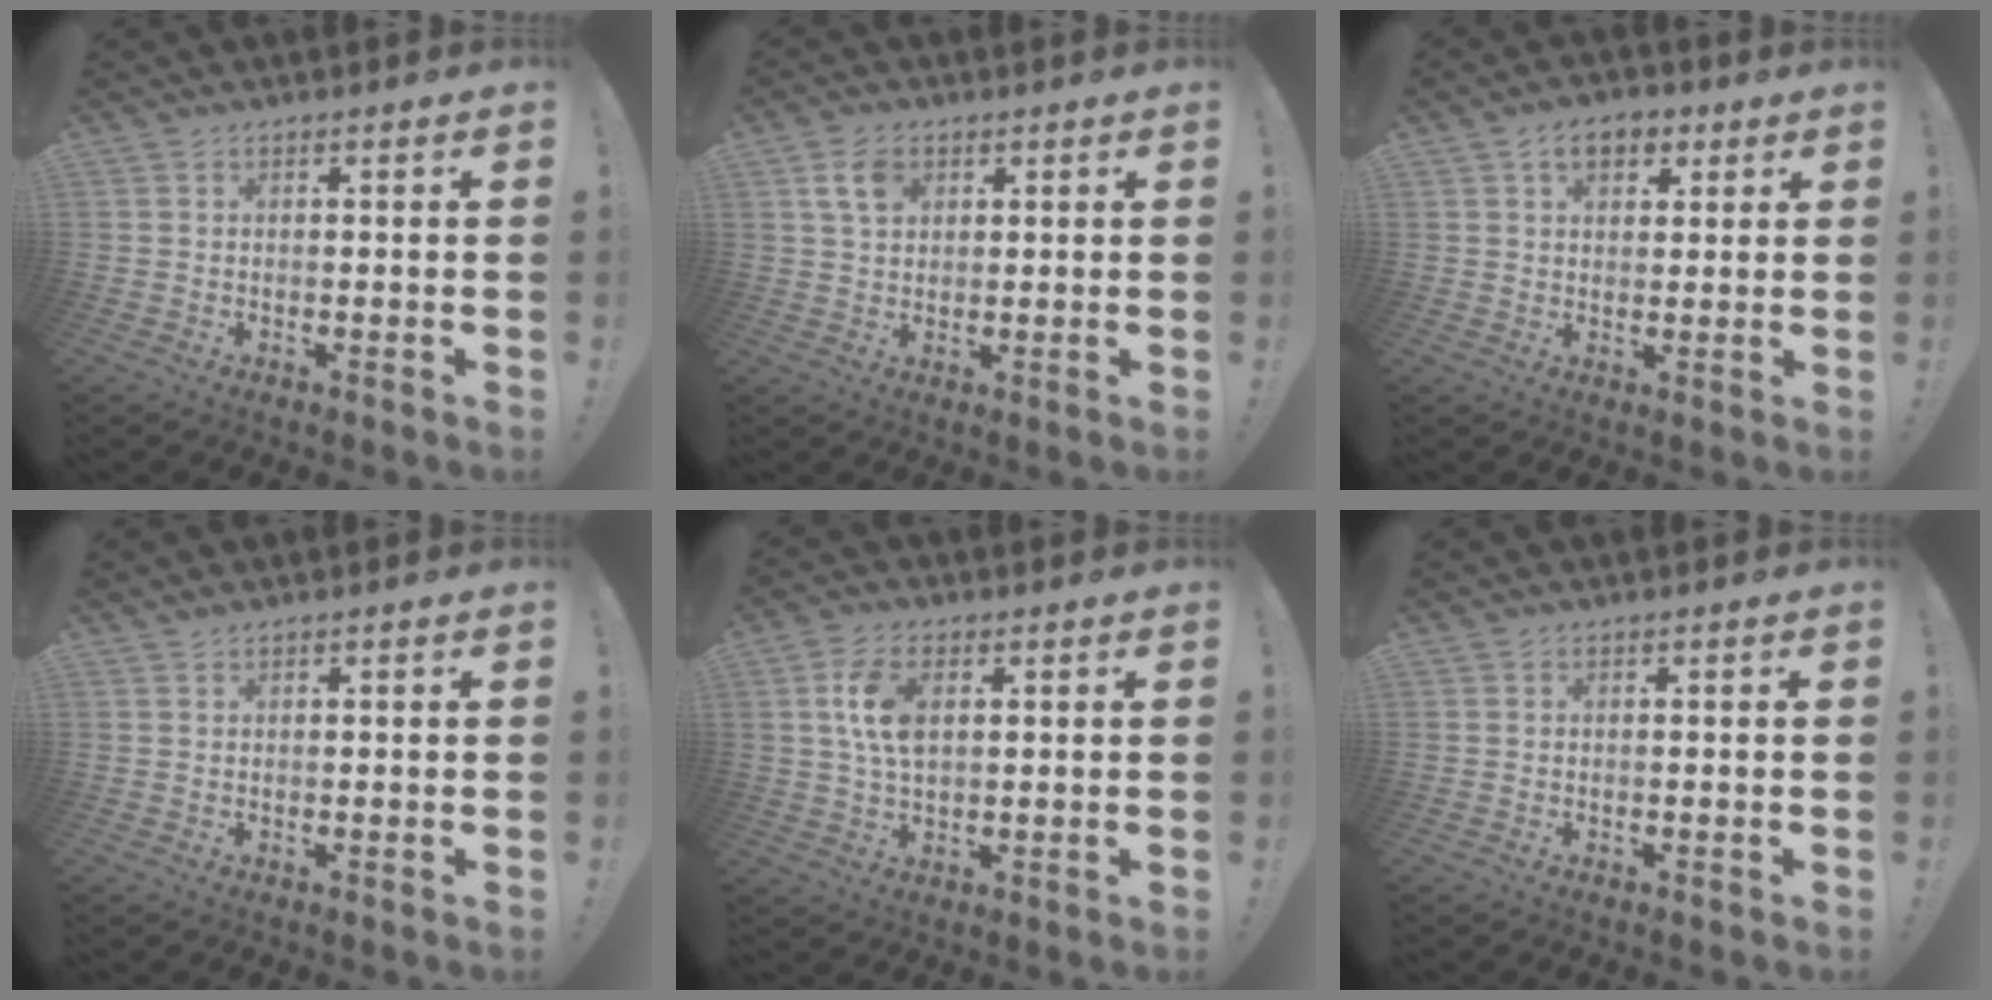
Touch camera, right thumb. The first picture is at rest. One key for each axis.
{"total": 6.5, "fx": 2.7, "fy": 4.5, "fz": 3.9, "tx": -0.061, "ty": 0.001, "tz": 0.052}
{"total": 7.1, "fx": 3.1, "fy": 4.8, "fz": 4.2, "tx": -0.054, "ty": 0.001, "tz": 0.055}
{"total": 0.6, "fx": 0.6, "fy": -0.1, "fz": 0.2, "tx": 0.001, "ty": -0.003, "tz": 0.011}
{"total": 8.8, "fx": 2.1, "fy": 4.9, "fz": 7.0, "tx": -0.141, "ty": -0.001, "tz": 0.035}
{"total": 0.0}